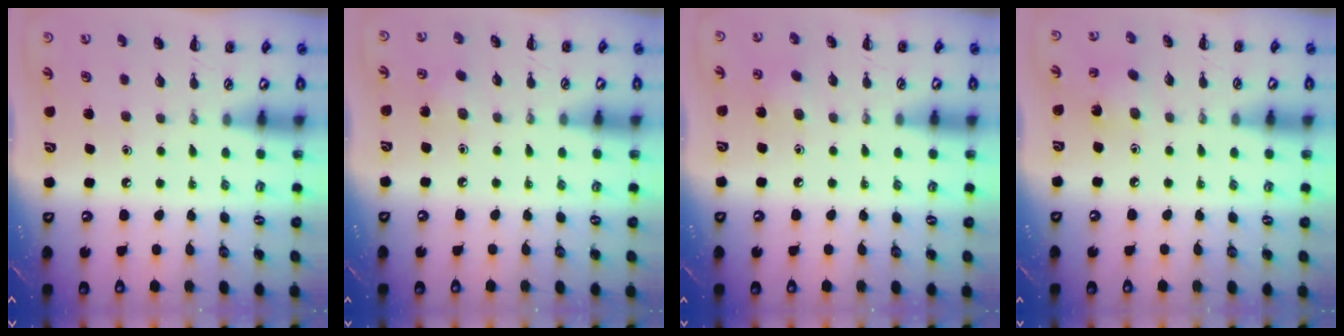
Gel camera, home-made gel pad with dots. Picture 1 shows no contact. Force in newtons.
{"total": 3.0, "press": 2.9, "slide": 0.9}
{"total": 6.8, "press": 6.7, "slide": 0.9}
{"total": 4.6, "press": 4.4, "slide": 1.3}